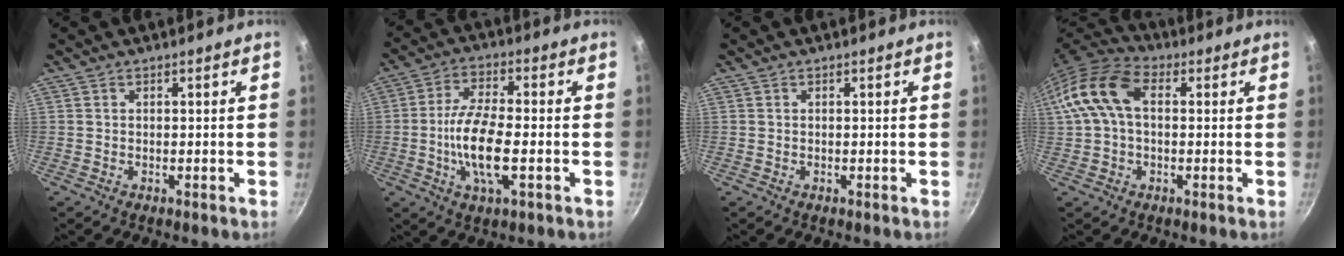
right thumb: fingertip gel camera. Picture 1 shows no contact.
{"total": 11.3, "force": [-2.1, 4.0, 10.3], "torque": [-0.207, 0.010, -0.040]}
{"total": 0.0}
{"total": 13.0, "force": [2.2, 8.1, 9.9], "torque": [-0.205, 0.038, 0.033]}